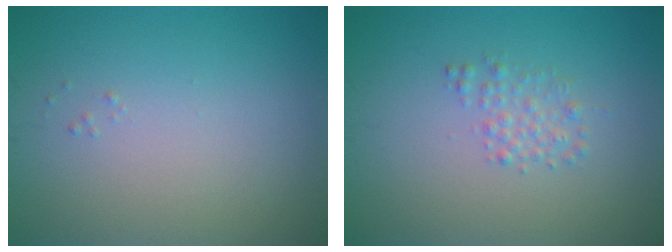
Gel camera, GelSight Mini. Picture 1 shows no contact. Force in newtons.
{"total": 1.5, "press": 1.5, "slide": 0.0}